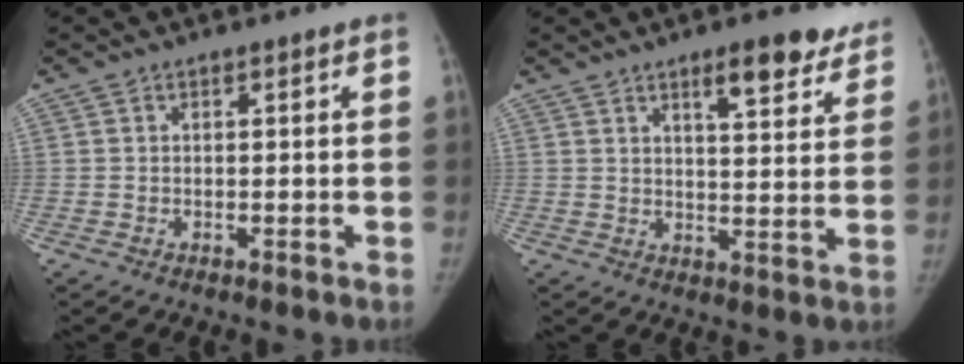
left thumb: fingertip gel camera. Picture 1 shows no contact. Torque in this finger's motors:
{"motor_torque": [1.05, 0.41, 0.36, -1.00, 0.18]}